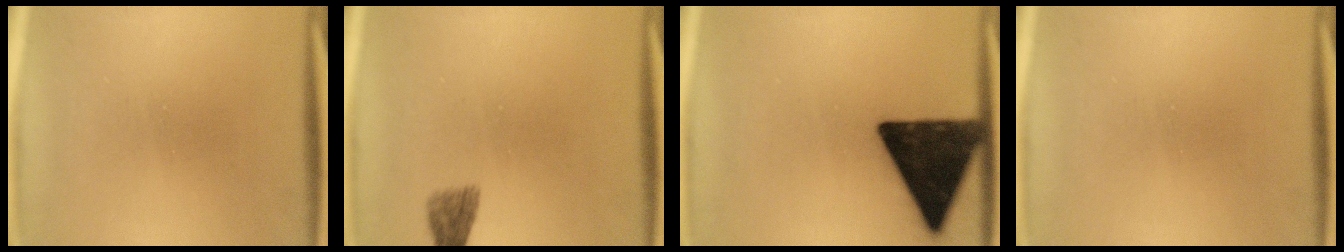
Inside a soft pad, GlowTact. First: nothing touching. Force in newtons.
{"total": 1.8}
{"total": 17.2}
{"total": 0.0}